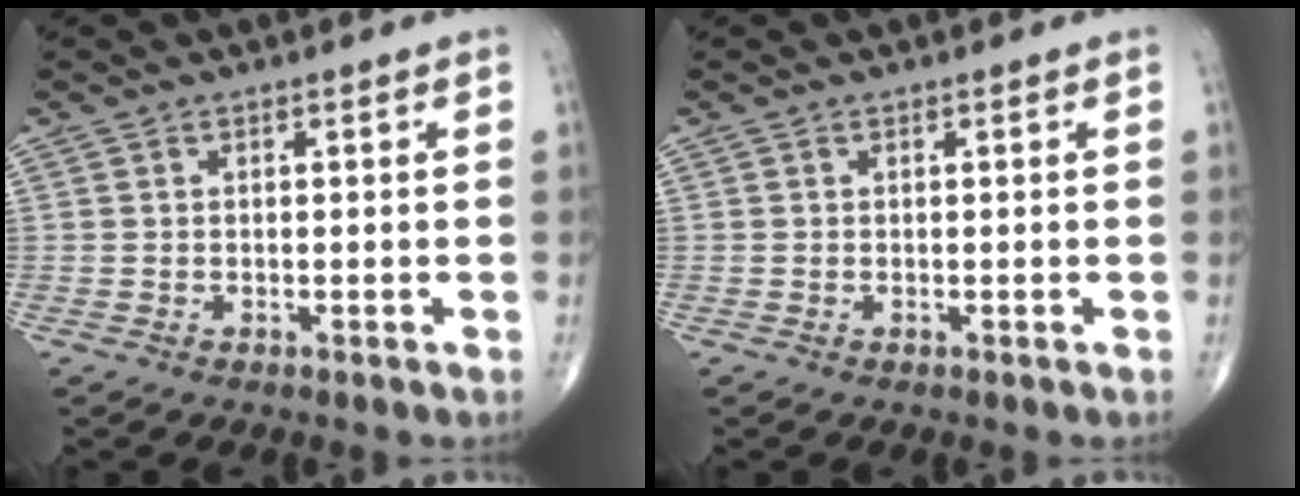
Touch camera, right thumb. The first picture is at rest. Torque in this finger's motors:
{"motor_torque": [0.21, 0.04, 0.32, 0.09, -0.07]}